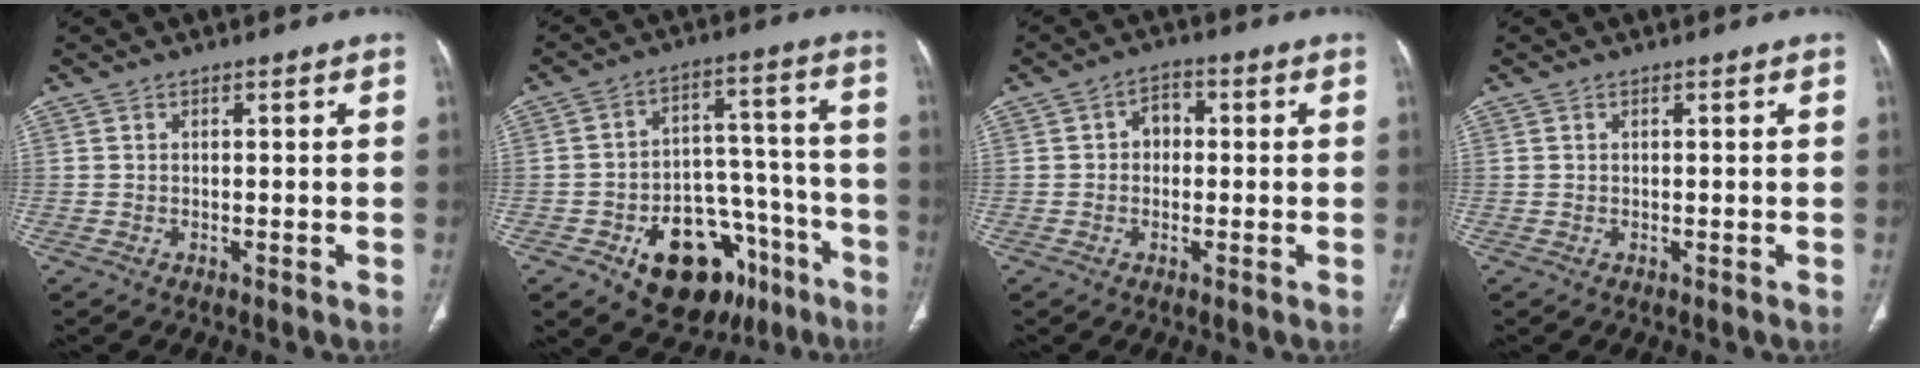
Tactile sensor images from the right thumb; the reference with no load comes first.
{"total": 19.8, "force": [-10.5, 12.0, 11.7], "torque": [-0.116, 0.087, -0.143]}
{"total": 3.8, "force": [0.1, 3.0, 2.4], "torque": [-0.018, 0.014, -0.006]}
{"total": 0.0}